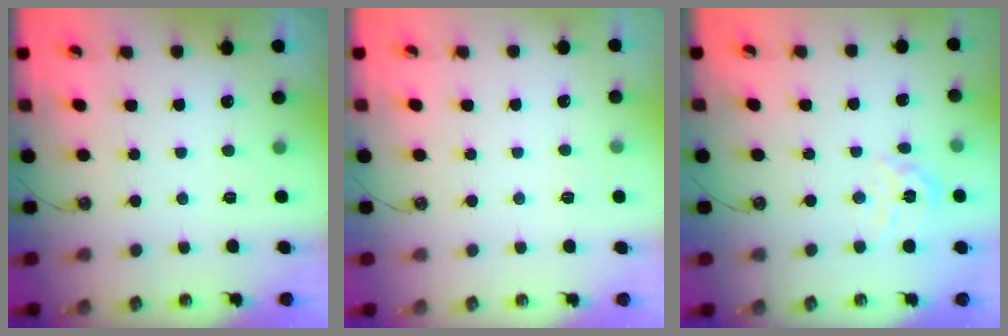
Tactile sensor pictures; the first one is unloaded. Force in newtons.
{"total": 2.7, "press": 2.7, "slide": 0.4}
{"total": 7.8, "press": 7.7, "slide": 0.7}